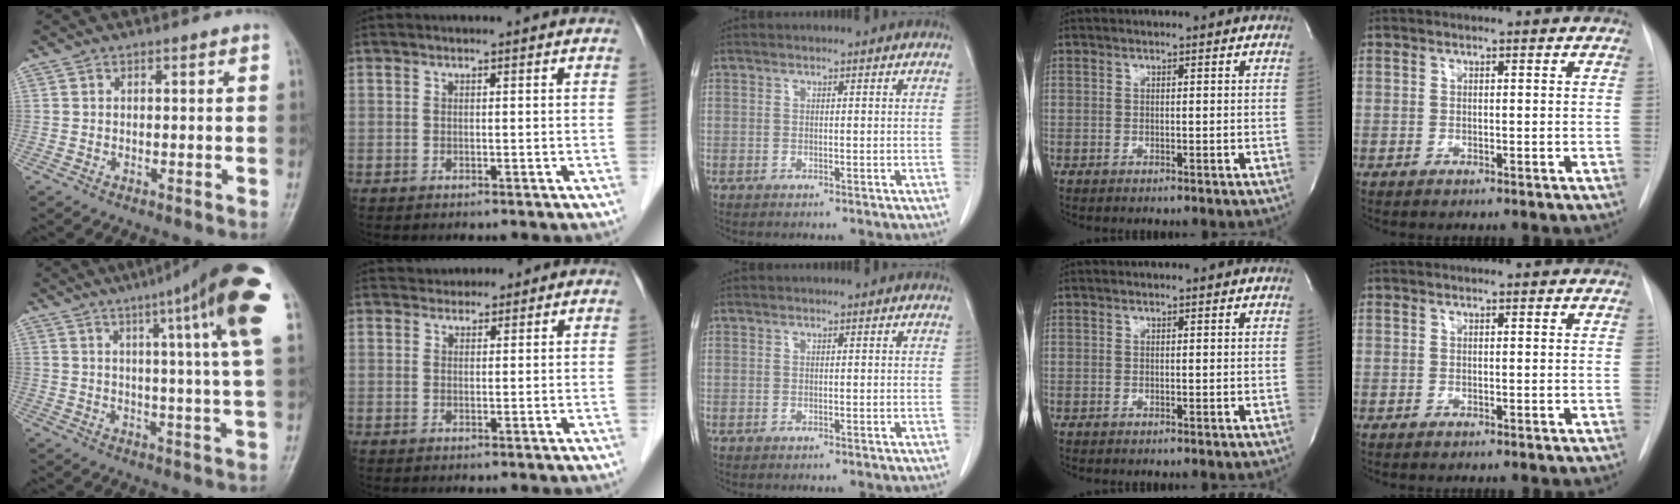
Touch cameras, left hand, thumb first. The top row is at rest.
{"thumb": {"total": 19.5, "force": [9.6, 1.2, 16.9], "torque": [-0.228, -0.021, 0.114]}, "index": {"total": 2.1, "force": [1.4, 1.5, 0.3], "torque": [0.001, 0.015, 0.016]}}